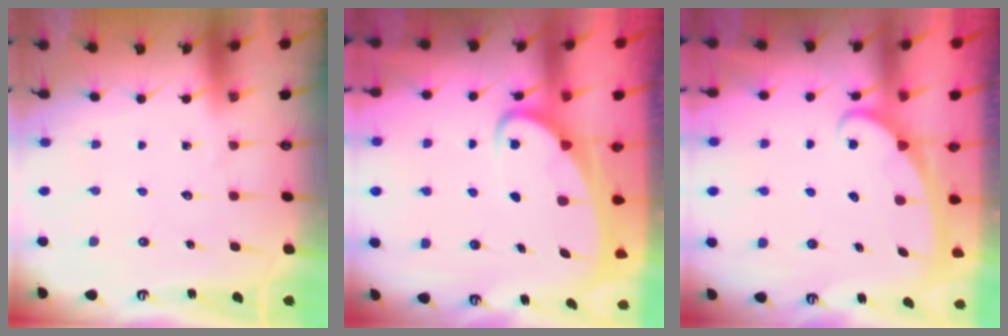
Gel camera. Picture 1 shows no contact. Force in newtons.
{"total": 4.0, "press": 4.0, "slide": 0.5}
{"total": 2.5, "press": 2.4, "slide": 0.3}